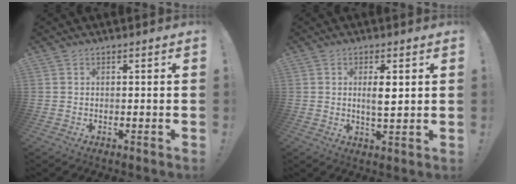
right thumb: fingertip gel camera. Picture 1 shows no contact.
{"total": 4.8, "force": [1.0, 1.3, 4.5], "torque": [-0.065, -0.011, 0.012]}